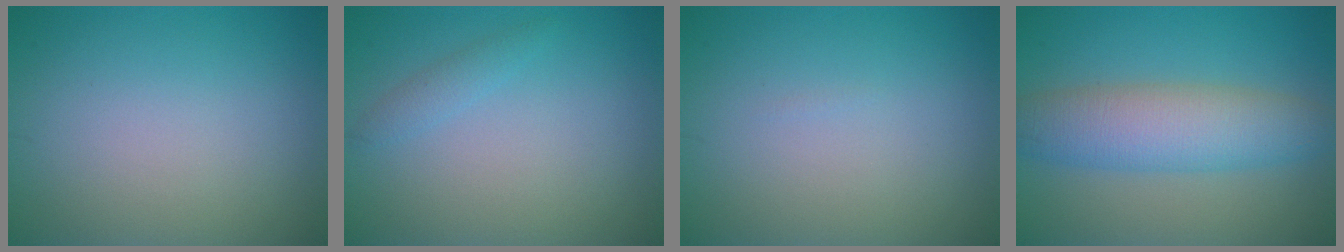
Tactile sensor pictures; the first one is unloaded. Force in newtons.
{"total": 1.1, "press": 1.1, "slide": 0.1}
{"total": 0.0}
{"total": 6.3, "press": 6.3, "slide": 0.3}